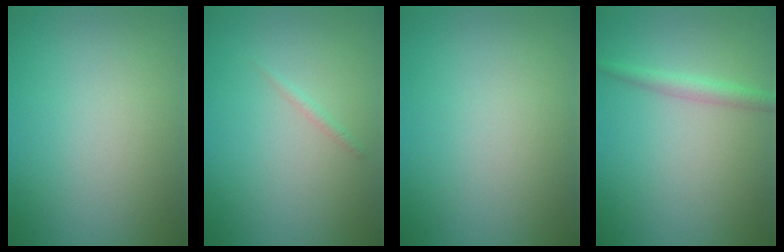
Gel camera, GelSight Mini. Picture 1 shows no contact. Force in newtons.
{"total": 0.6, "press": 0.6, "slide": 0.0}
{"total": 0.0}
{"total": 1.9, "press": 1.9, "slide": 0.0}